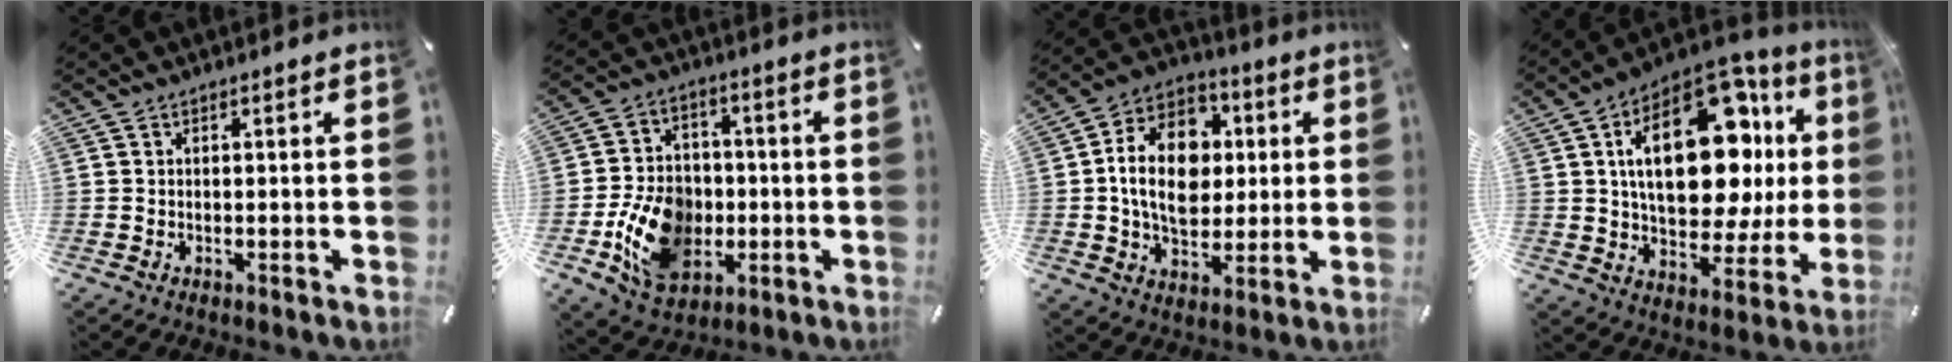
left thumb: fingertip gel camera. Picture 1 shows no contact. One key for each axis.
{"total": 14.7, "fx": -3.6, "fy": 11.1, "fz": 8.9, "tx": -0.190, "ty": 0.011, "tz": -0.062}
{"total": 15.8, "fx": 0.4, "fy": 11.7, "fz": 10.5, "tx": -0.202, "ty": 0.013, "tz": 0.005}
{"total": 27.0, "fx": 7.2, "fy": 14.6, "fz": 21.6, "tx": -0.347, "ty": -0.038, "tz": 0.122}